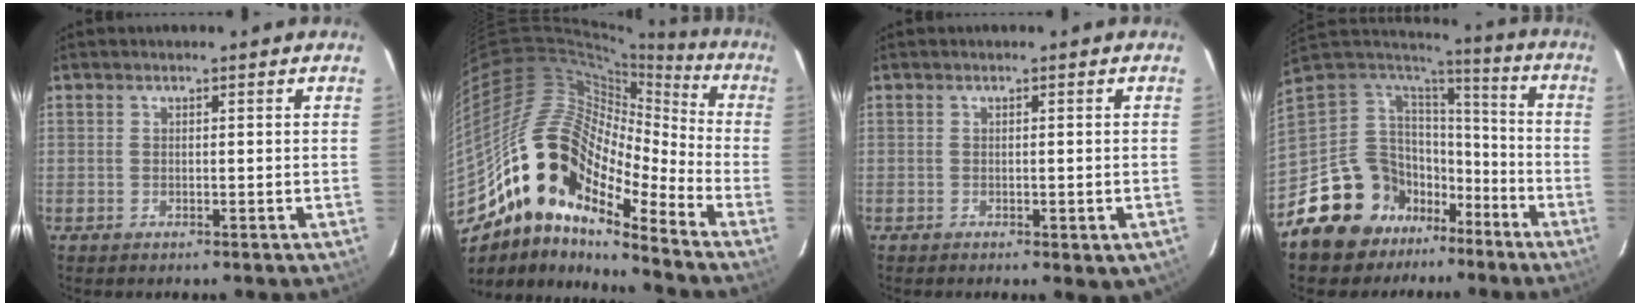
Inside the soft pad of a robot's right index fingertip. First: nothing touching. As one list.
[{"total": 17.8, "force": [-12.3, 7.1, 10.7], "torque": [-0.171, -0.005, -0.248]}, {"total": 3.1, "force": [-1.0, 1.0, 2.8], "torque": [-0.037, -0.010, -0.007]}, {"total": 17.1, "force": [-11.9, 11.3, 4.6], "torque": [-0.123, 0.048, -0.205]}]